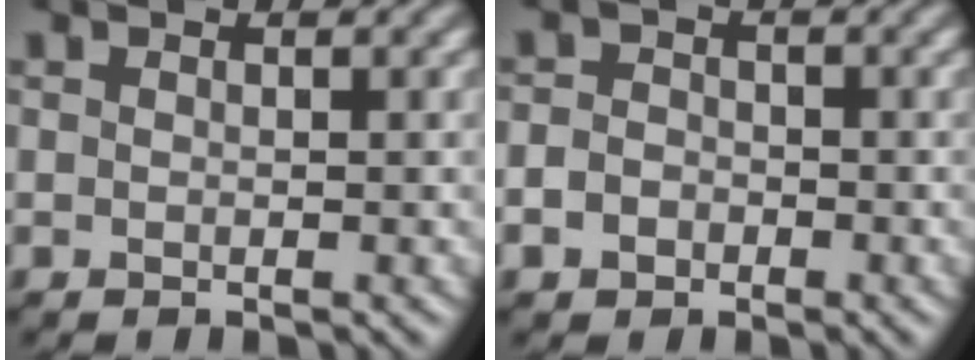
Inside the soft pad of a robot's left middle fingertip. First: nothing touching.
{"total": 3.1, "force": [-1.8, 2.3, 0.8], "torque": [0.004, 0.003, -0.044]}